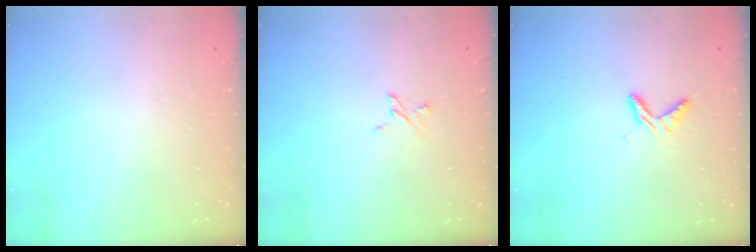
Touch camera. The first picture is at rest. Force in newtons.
{"total": 3.5, "press": 3.5, "slide": 0.3}
{"total": 6.6, "press": 6.6, "slide": 0.5}